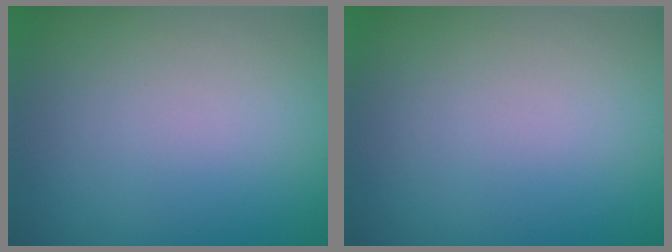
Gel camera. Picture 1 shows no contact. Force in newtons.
{"total": 0.0}